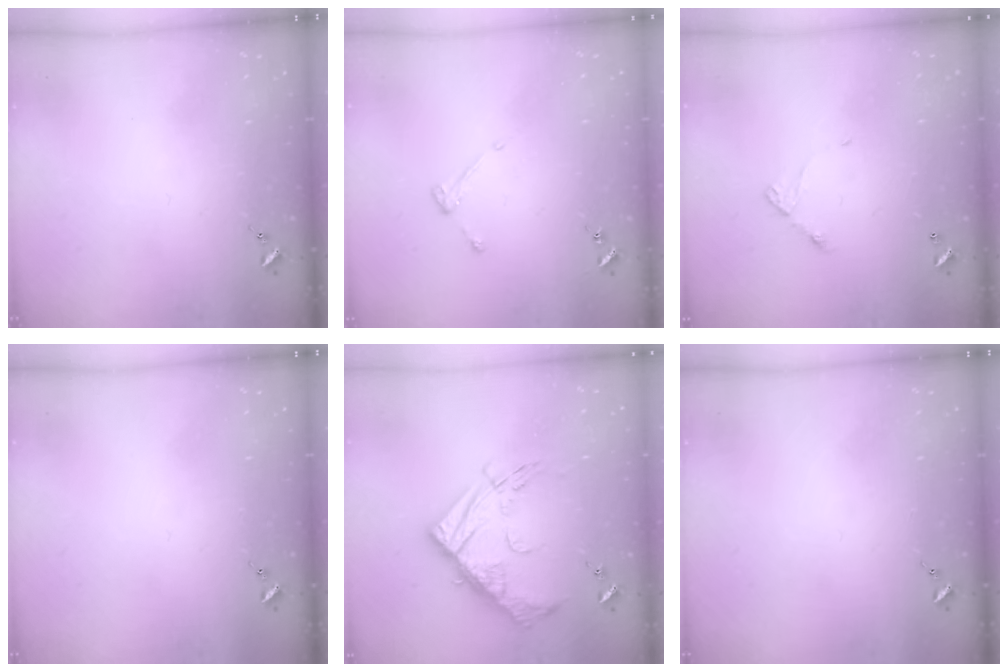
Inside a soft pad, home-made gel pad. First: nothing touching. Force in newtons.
{"total": 3.0, "press": 3.0, "slide": 0.4}
{"total": 5.5, "press": 5.5, "slide": 0.3}
{"total": 0.0}
{"total": 17.2, "press": 17.1, "slide": 1.6}
{"total": 0.0}